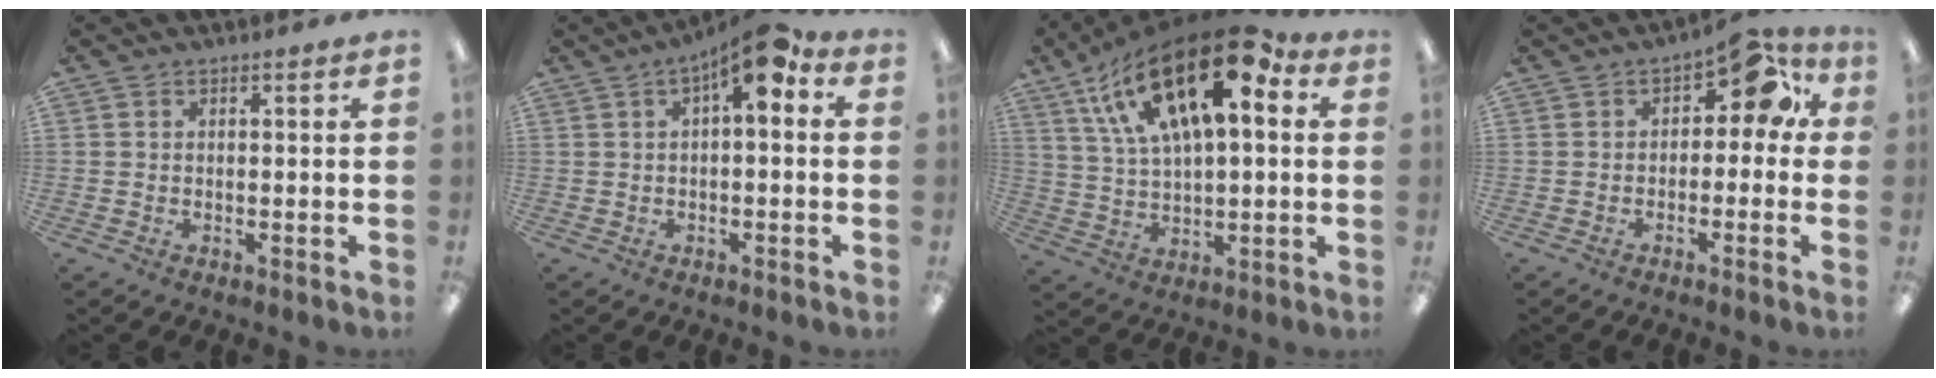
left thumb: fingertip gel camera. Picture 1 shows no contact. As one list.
[{"total": 9.8, "force": [3.9, 3.5, 8.3], "torque": [-0.118, -0.016, 0.064]}, {"total": 23.2, "force": [12.1, 10.1, 17.0], "torque": [-0.300, -0.054, 0.206]}, {"total": 7.3, "force": [2.4, 4.2, 5.5], "torque": [-0.071, -0.010, 0.035]}]